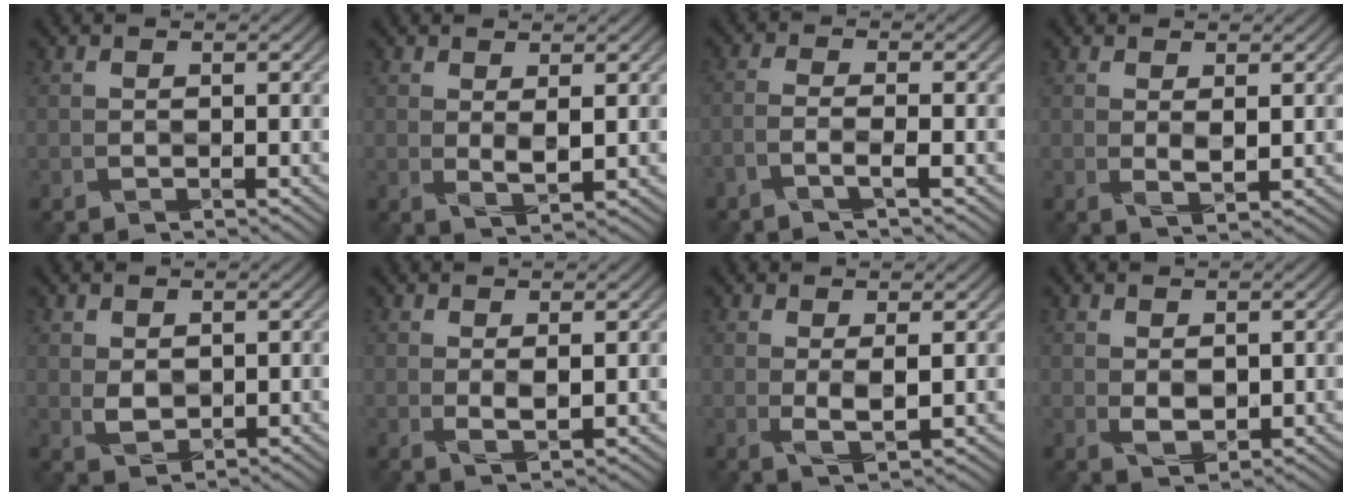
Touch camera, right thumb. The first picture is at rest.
{"total": 2.1, "force": [1.0, 0.5, 1.7], "torque": [-0.037, -0.008, 0.026]}
{"total": 2.5, "force": [-1.7, 0.3, 1.8], "torque": [-0.027, 0.007, -0.052]}
{"total": 1.7, "force": [0.9, 0.4, 1.3], "torque": [-0.030, -0.006, 0.021]}
{"total": 1.8, "force": [1.0, 1.3, 0.8], "torque": [-0.020, -0.005, 0.026]}
{"total": 1.6, "force": [0.8, 0.4, 1.3], "torque": [-0.029, -0.006, 0.021]}
{"total": 2.4, "force": [0.7, 0.6, 2.3], "torque": [-0.049, -0.006, 0.018]}
{"total": 2.1, "force": [0.8, 1.4, 1.4], "torque": [-0.031, -0.007, 0.023]}